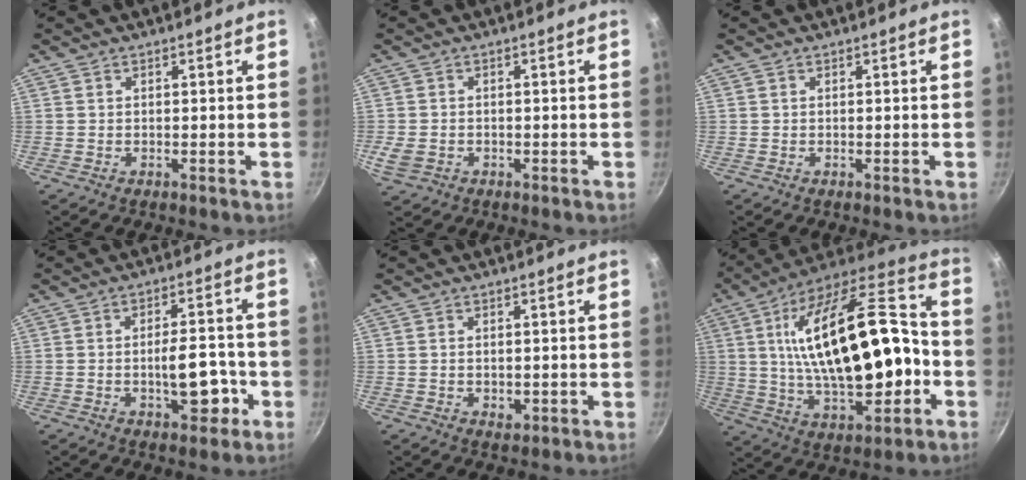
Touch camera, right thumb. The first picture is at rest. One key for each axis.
{"total": 3.8, "fx": -1.1, "fy": 3.0, "fz": 2.1, "tx": -0.044, "ty": 0.004, "tz": -0.016}
{"total": 0.0}
{"total": 9.0, "fx": -2.7, "fy": 4.2, "fz": 7.5, "tx": -0.080, "ty": 0.021, "tz": -0.037}
{"total": 2.3, "fx": -0.4, "fy": 1.6, "fz": 1.6, "tx": -0.021, "ty": -0.003, "tz": -0.004}
{"total": 29.2, "fx": -0.9, "fy": 13.9, "fz": 25.7, "tx": -0.422, "ty": 0.041, "tz": 0.002}